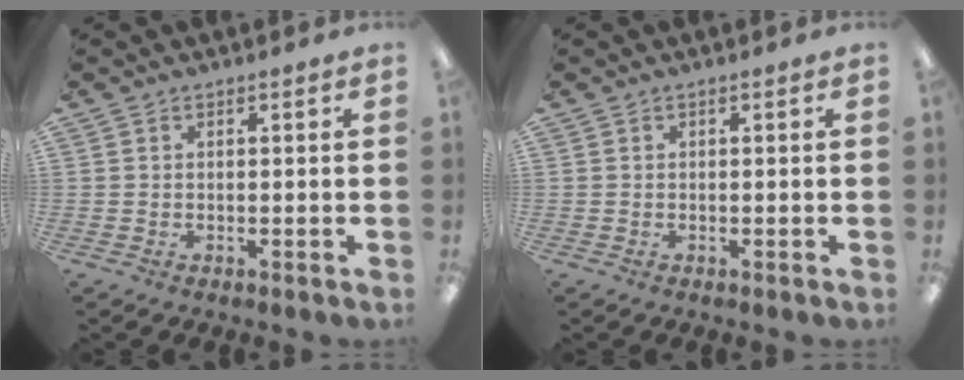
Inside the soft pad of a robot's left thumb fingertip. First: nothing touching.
{"total": 0.0}